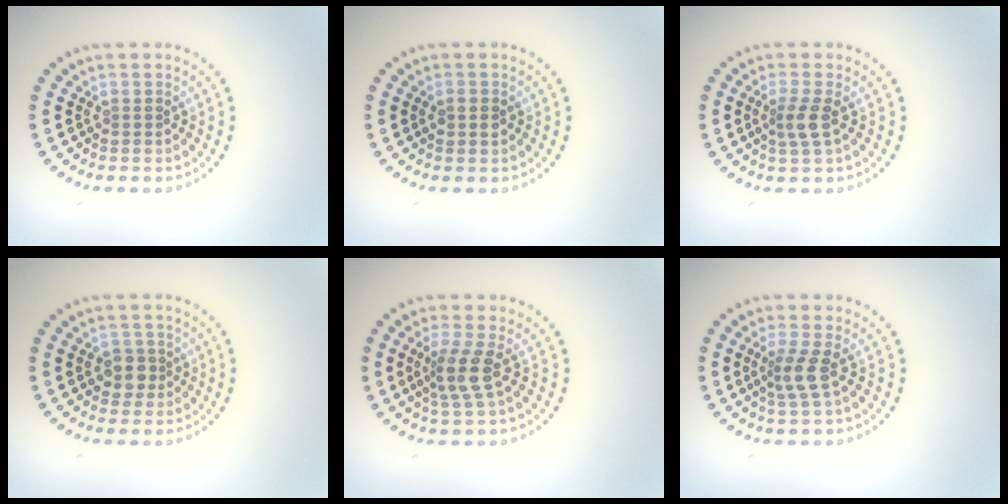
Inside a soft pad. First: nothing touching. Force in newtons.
{"total": 1.6, "press": 1.6, "slide": 0.1}
{"total": 2.1, "press": 1.7, "slide": 1.2}
{"total": 2.1, "press": 1.9, "slide": 0.8}
{"total": 2.8, "press": 2.2, "slide": 1.8}
{"total": 2.5, "press": 1.9, "slide": 1.6}